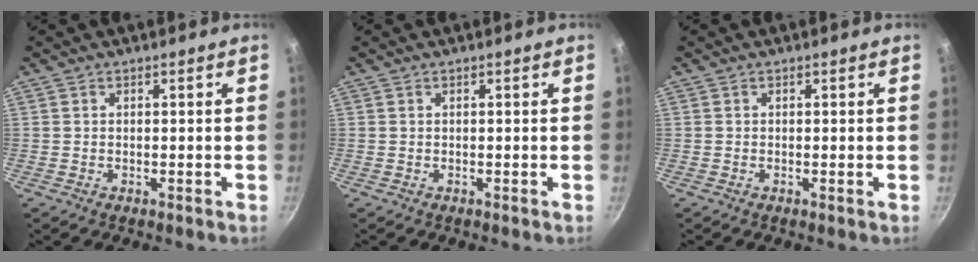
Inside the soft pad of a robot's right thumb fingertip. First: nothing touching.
{"total": 0.0}
{"total": 0.0}